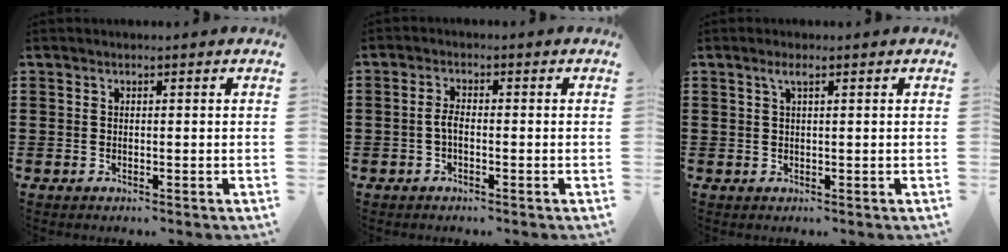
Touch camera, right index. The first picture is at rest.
{"total": 2.3, "force": [-0.7, 0.8, 2.0], "torque": [-0.054, -0.004, -0.018]}
{"total": 1.5, "force": [0.6, 0.3, 1.3], "torque": [-0.027, 0.004, 0.010]}